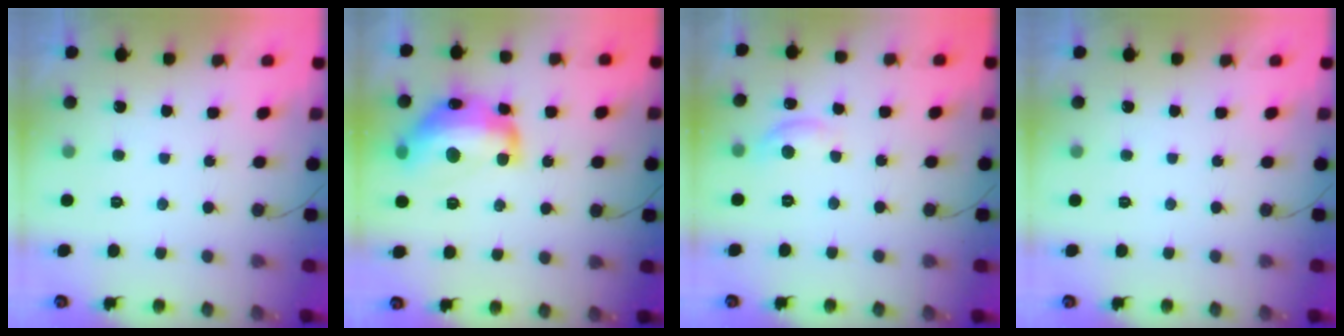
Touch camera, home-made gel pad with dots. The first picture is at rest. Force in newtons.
{"total": 17.0, "press": 16.9, "slide": 1.4}
{"total": 8.0, "press": 8.0, "slide": 0.6}
{"total": 0.0}